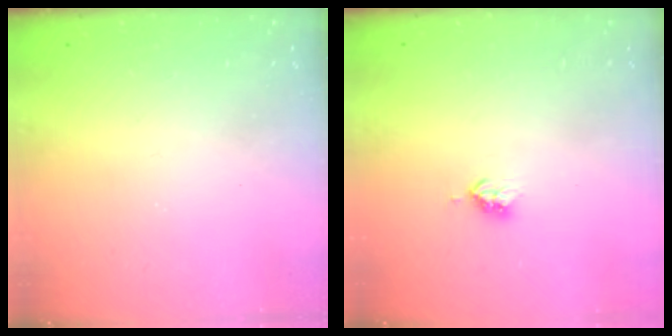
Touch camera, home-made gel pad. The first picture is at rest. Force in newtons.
{"total": 4.0, "press": 3.9, "slide": 0.4}